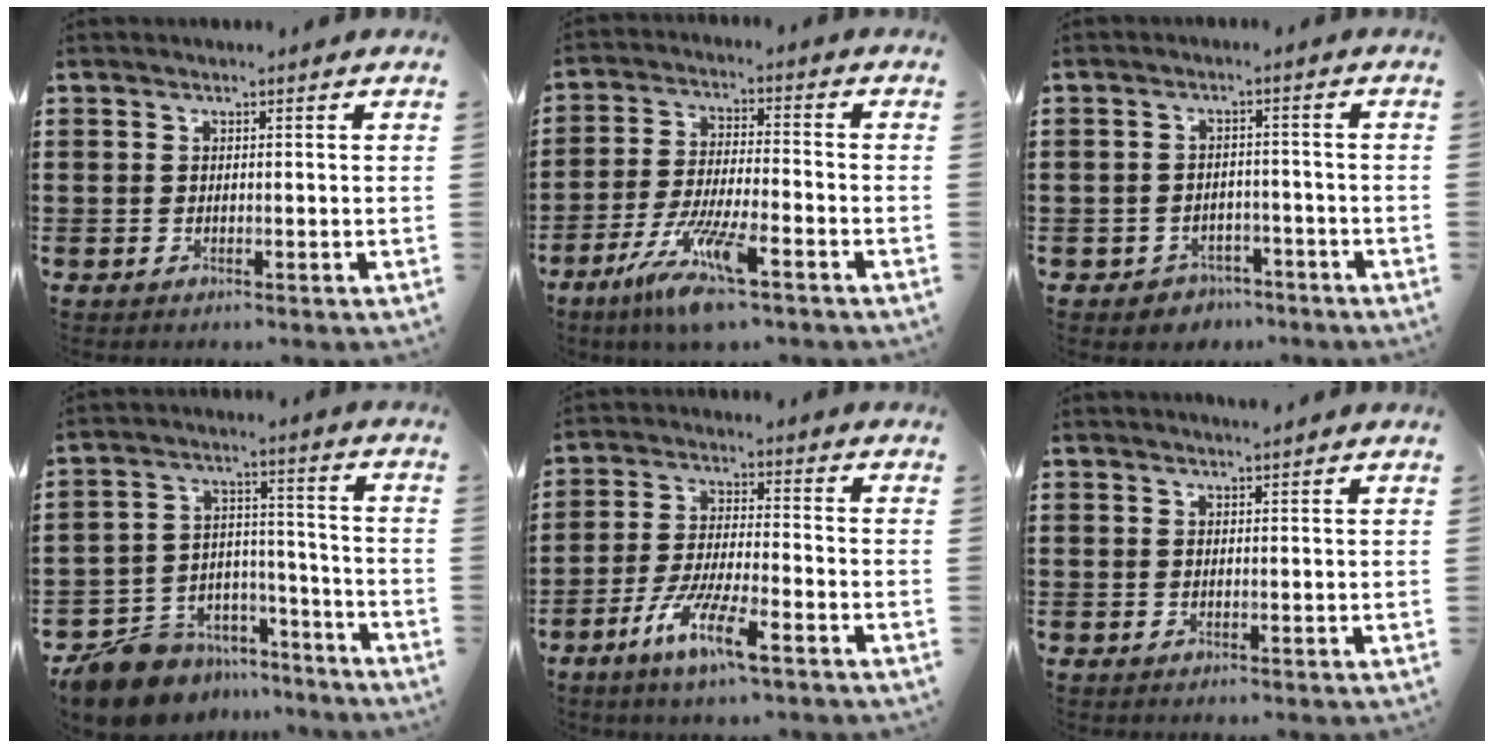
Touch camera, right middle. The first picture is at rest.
{"total": 10.1, "force": [-6.8, 1.0, 7.3], "torque": [-0.152, -0.012, -0.132]}
{"total": 2.6, "force": [-2.5, 0.9, -0.2], "torque": [-0.009, 0.000, -0.054]}
{"total": 9.6, "force": [-9.0, 3.0, 1.2], "torque": [-0.044, 0.020, -0.176]}
{"total": 8.6, "force": [-5.3, 1.2, 6.6], "torque": [-0.144, -0.012, -0.101]}
{"total": 0.7, "force": [0.7, -0.1, 0.1], "torque": [-0.005, -0.002, 0.014]}